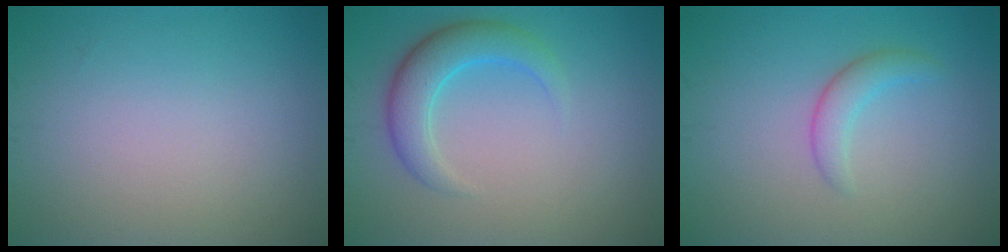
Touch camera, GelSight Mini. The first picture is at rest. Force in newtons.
{"total": 3.9, "press": 3.9, "slide": 0.1}
{"total": 1.9, "press": 1.9, "slide": 0.1}